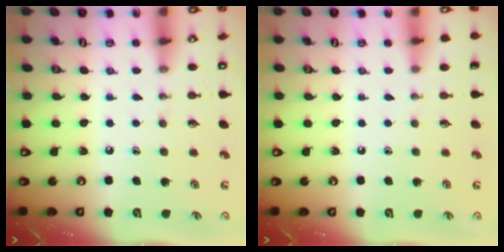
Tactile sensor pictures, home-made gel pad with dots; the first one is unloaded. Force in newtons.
{"total": 0.0}